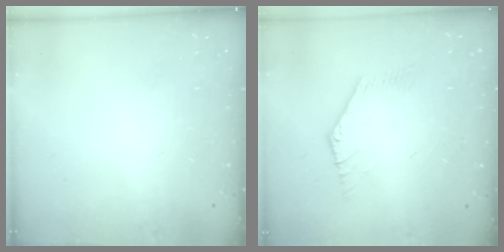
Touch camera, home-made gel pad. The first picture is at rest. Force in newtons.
{"total": 0.0}